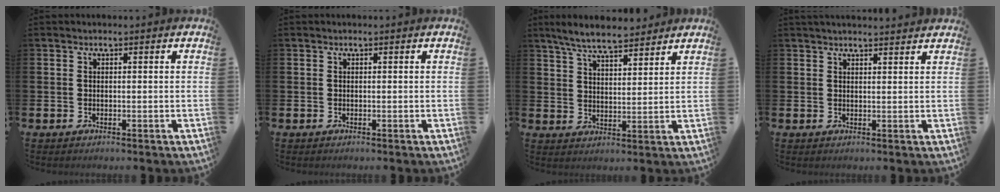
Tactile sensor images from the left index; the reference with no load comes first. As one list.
[{"total": 0.0}, {"total": 7.1, "force": [6.6, 1.3, 2.3], "torque": [-0.060, -0.025, 0.120]}, {"total": 2.2, "force": [2.2, 0.2, 0.3], "torque": [0.002, -0.012, 0.037]}]